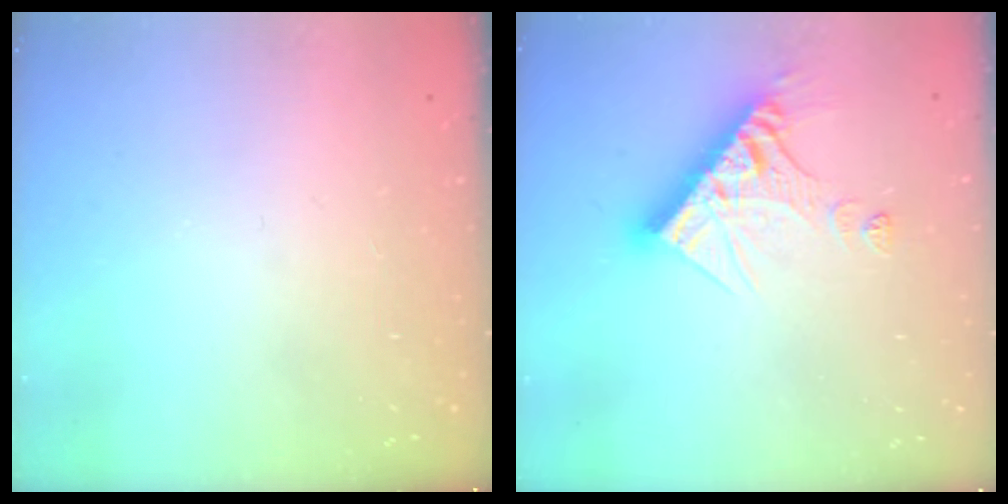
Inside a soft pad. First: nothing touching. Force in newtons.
{"total": 13.2, "press": 13.1, "slide": 1.2}